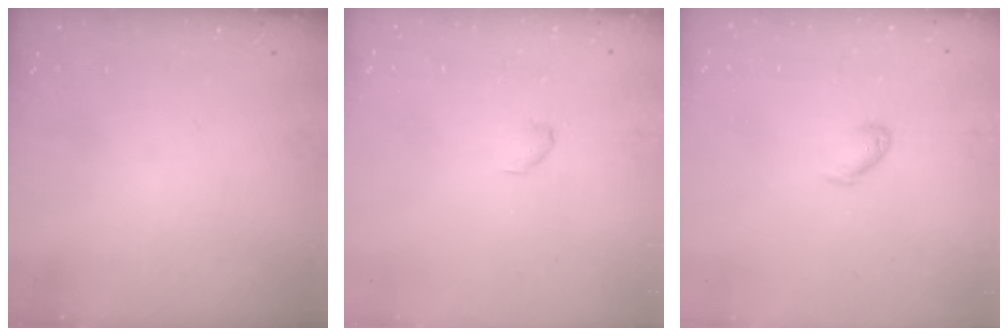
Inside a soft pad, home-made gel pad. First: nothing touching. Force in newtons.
{"total": 2.9, "press": 2.9, "slide": 0.5}
{"total": 3.8, "press": 3.7, "slide": 0.7}